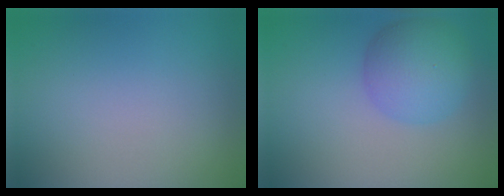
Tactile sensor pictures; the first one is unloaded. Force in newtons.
{"total": 5.1, "press": 5.1, "slide": 0.1}